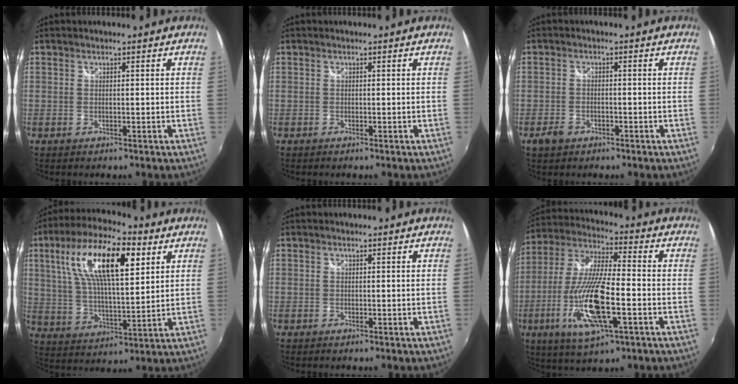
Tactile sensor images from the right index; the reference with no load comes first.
{"total": 0.0}
{"total": 3.5, "force": [-2.3, 2.2, 1.6], "torque": [-0.041, 0.000, -0.038]}
{"total": 18.0, "force": [7.5, 6.3, 15.2], "torque": [-0.276, 0.022, 0.130]}
{"total": 0.0}
{"total": 17.9, "force": [-5.9, 4.8, 16.2], "torque": [-0.339, -0.023, -0.111]}